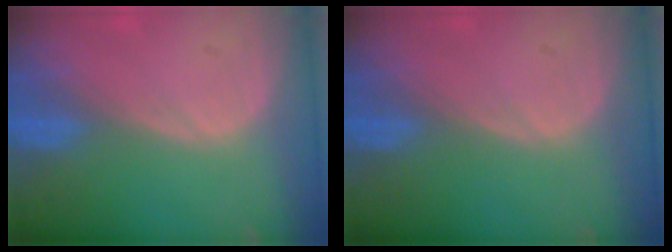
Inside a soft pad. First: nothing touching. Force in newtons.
{"total": 0.0}